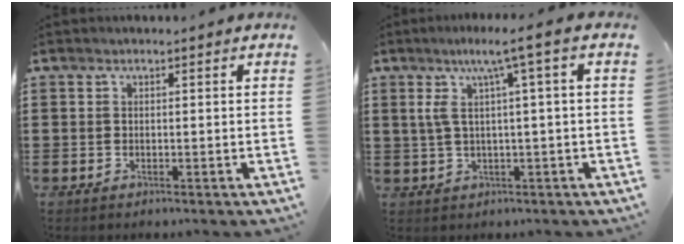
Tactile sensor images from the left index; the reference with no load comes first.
{"total": 6.6, "force": [1.8, -0.1, 6.3], "torque": [-0.134, 0.000, 0.020]}